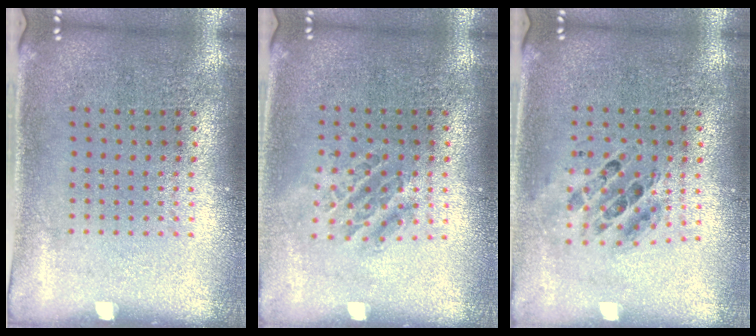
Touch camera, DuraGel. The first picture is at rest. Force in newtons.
{"total": 1.2, "press": 1.0, "slide": 0.5}
{"total": 0.7, "press": 0.7, "slide": 0.1}